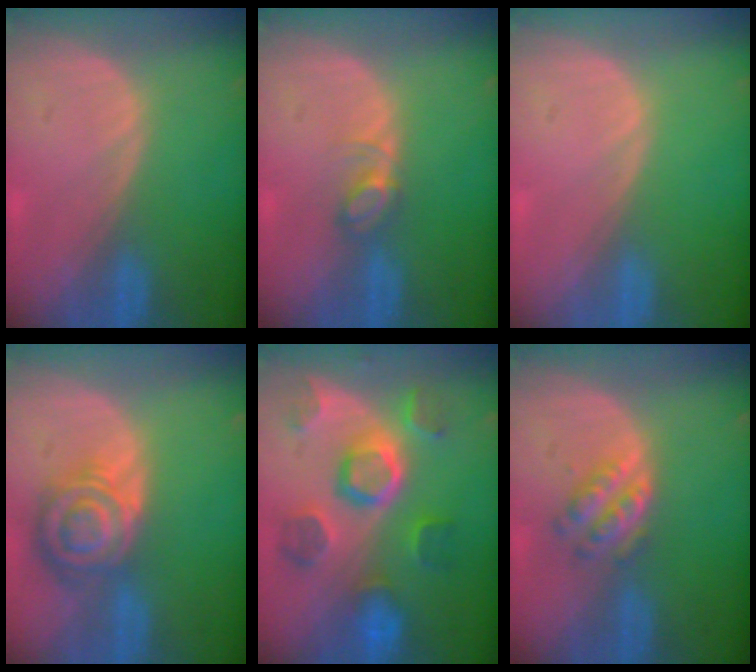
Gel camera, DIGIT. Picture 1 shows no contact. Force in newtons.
{"total": 2.8, "press": 2.8, "slide": 0.4}
{"total": 0.0}
{"total": 8.4, "press": 7.3, "slide": 4.2}
{"total": 10.1, "press": 9.4, "slide": 3.8}
{"total": 4.3, "press": 4.3, "slide": 0.6}